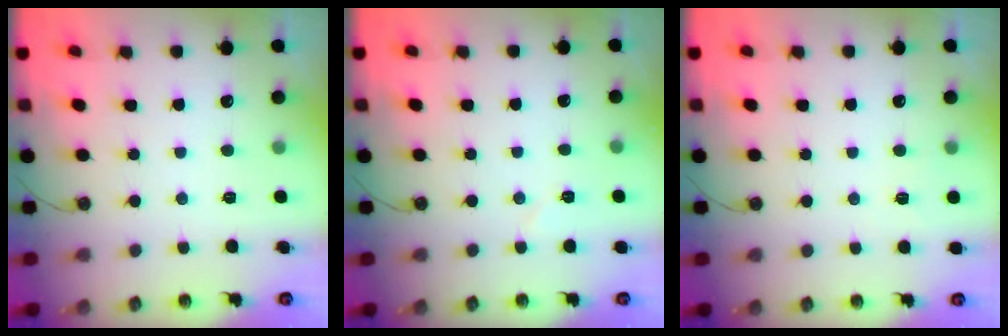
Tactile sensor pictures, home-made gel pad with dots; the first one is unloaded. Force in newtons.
{"total": 3.4, "press": 2.9, "slide": 1.8}
{"total": 3.6, "press": 2.8, "slide": 2.4}